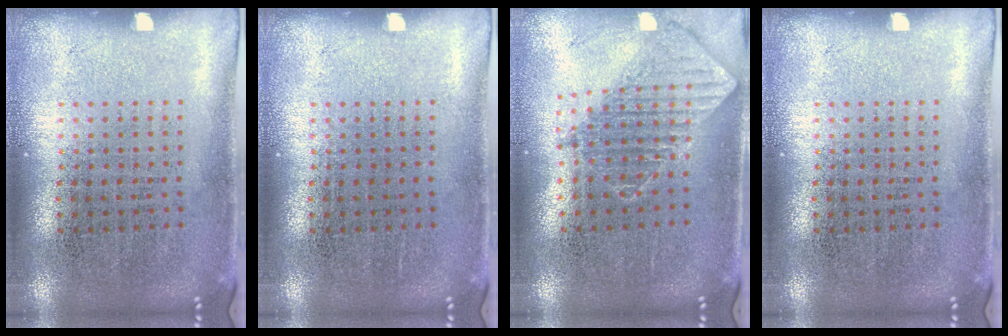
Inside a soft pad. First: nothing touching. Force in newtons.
{"total": 0.0}
{"total": 1.0, "press": 0.9, "slide": 0.3}
{"total": 0.0}